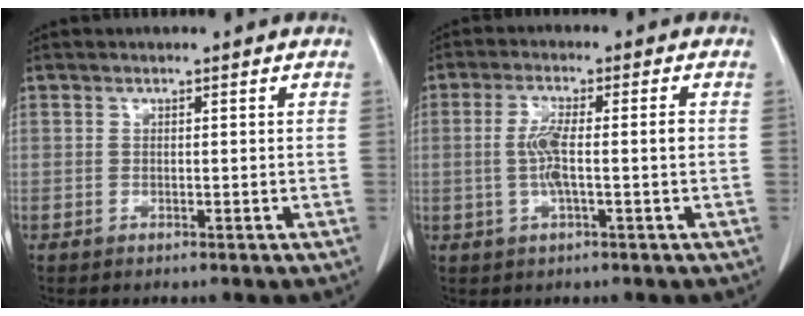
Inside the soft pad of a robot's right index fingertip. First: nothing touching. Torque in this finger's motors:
{"motor_torque": [0.59, 0.07, 0.18, 0.05]}